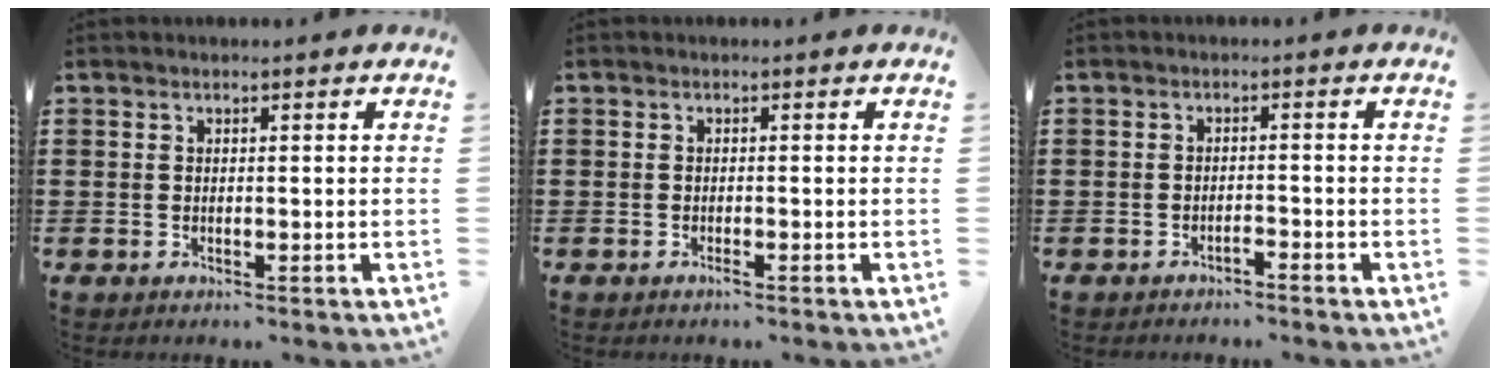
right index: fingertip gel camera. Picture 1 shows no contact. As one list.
[{"total": 0.7, "force": [-0.4, 0.1, 0.5], "torque": [-0.011, -0.003, -0.008]}, {"total": 1.3, "force": [-1.3, 0.0, 0.2], "torque": [-0.006, 0.003, -0.027]}]